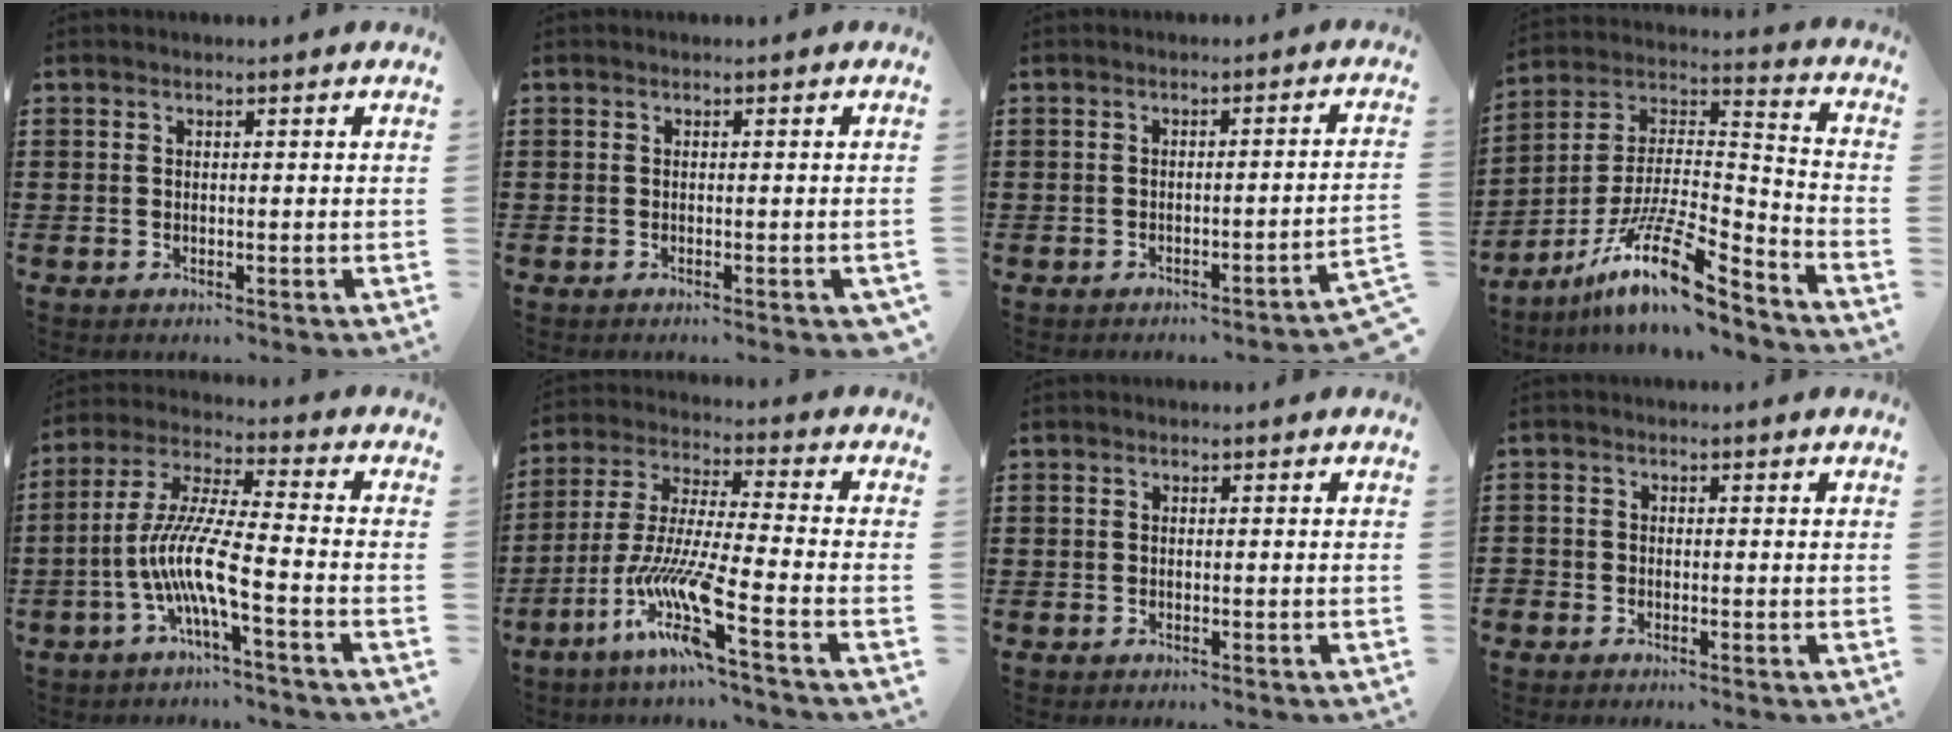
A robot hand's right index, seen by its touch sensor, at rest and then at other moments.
{"total": 0.5, "force": [-0.3, 0.1, 0.4], "torque": [-0.009, -0.004, -0.004]}
{"total": 1.9, "force": [-1.5, -0.3, 1.1], "torque": [-0.020, 0.000, -0.031]}
{"total": 15.2, "force": [-10.3, 3.2, 10.8], "torque": [-0.202, 0.022, -0.186]}
{"total": 9.9, "force": [-4.0, 0.9, 9.0], "torque": [-0.203, -0.018, -0.084]}
{"total": 11.4, "force": [-6.8, 0.8, 9.1], "torque": [-0.211, -0.022, -0.144]}
{"total": 0.0}
{"total": 1.1, "force": [-0.9, 0.6, 0.0], "torque": [-0.003, 0.001, -0.019]}